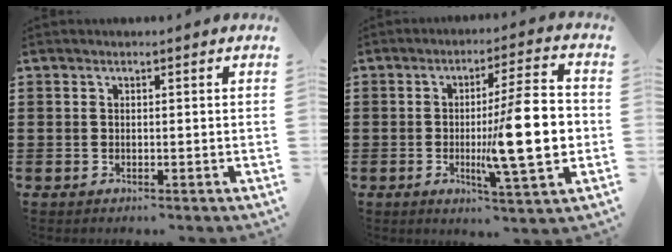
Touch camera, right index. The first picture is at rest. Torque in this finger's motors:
{"motor_torque": [2.14, 0.00, 1.06, 0.21]}